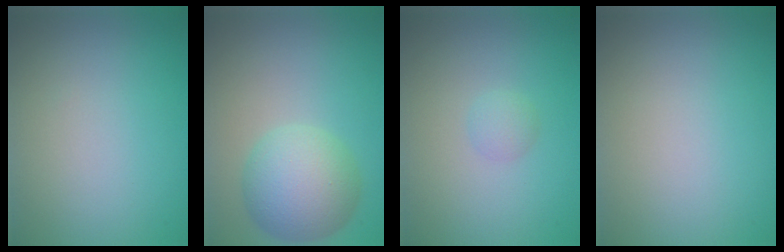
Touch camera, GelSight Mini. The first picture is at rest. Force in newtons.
{"total": 6.0, "press": 6.0, "slide": 0.2}
{"total": 1.0, "press": 1.0, "slide": 0.1}
{"total": 0.0}